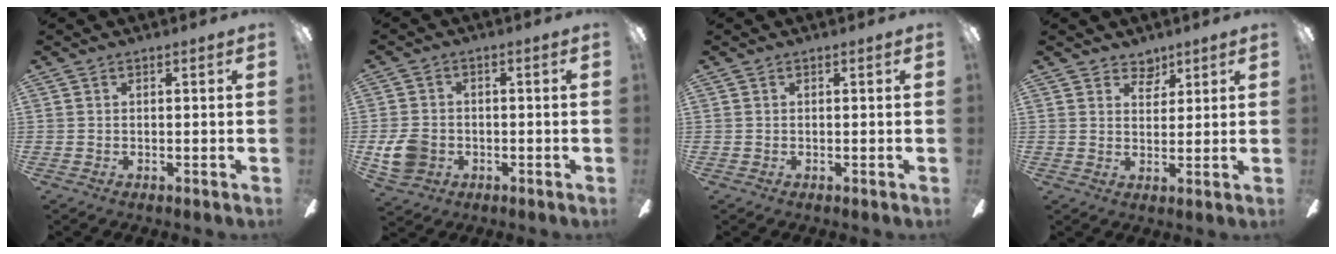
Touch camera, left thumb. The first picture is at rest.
{"total": 7.7, "force": [-1.7, 6.4, 3.9], "torque": [-0.083, 0.018, -0.029]}
{"total": 0.0}
{"total": 4.4, "force": [3.6, 2.5, 0.7], "torque": [-0.002, -0.017, 0.062]}